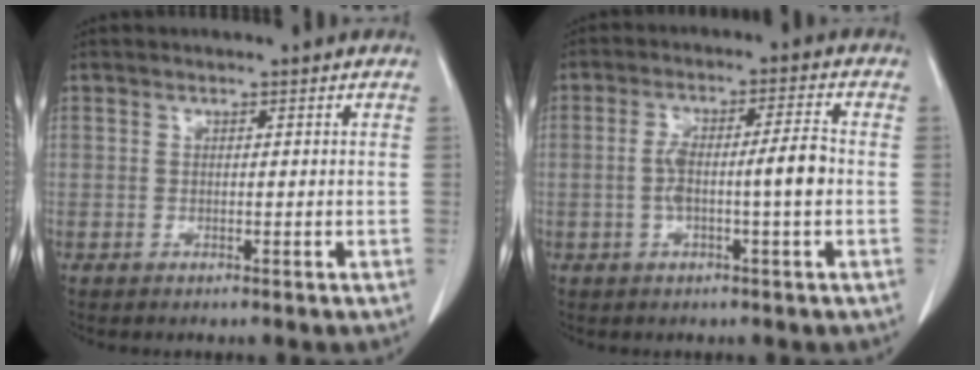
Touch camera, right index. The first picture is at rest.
{"total": 6.9, "force": [-0.9, 0.5, 6.8], "torque": [-0.132, 0.017, -0.015]}